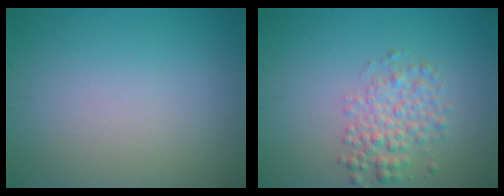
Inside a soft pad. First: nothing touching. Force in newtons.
{"total": 3.2, "press": 3.2, "slide": 0.1}